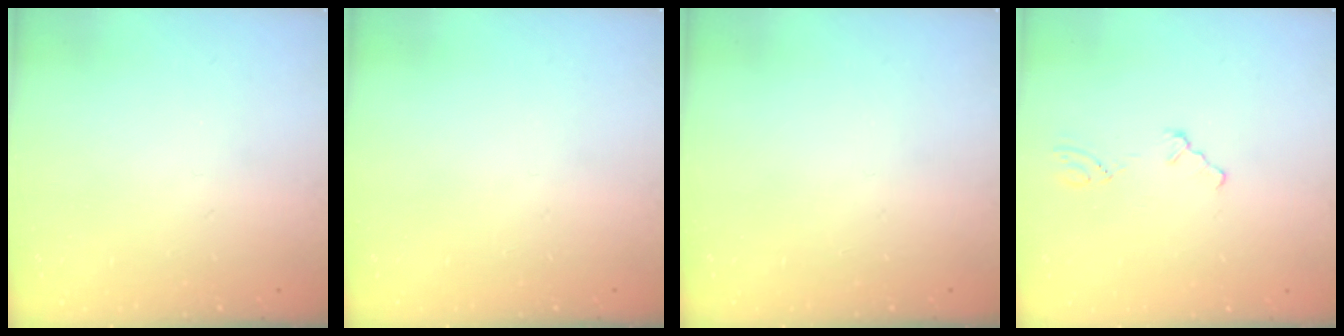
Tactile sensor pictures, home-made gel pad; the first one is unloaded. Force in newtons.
{"total": 0.0}
{"total": 0.0}
{"total": 1.2, "press": 1.1, "slide": 0.3}